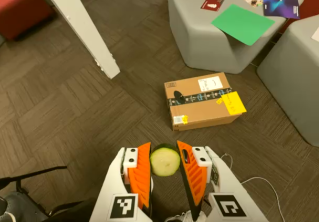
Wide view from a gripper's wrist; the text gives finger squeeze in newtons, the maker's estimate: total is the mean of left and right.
{"total": 12.0, "left": 13.5, "right": 10.4}